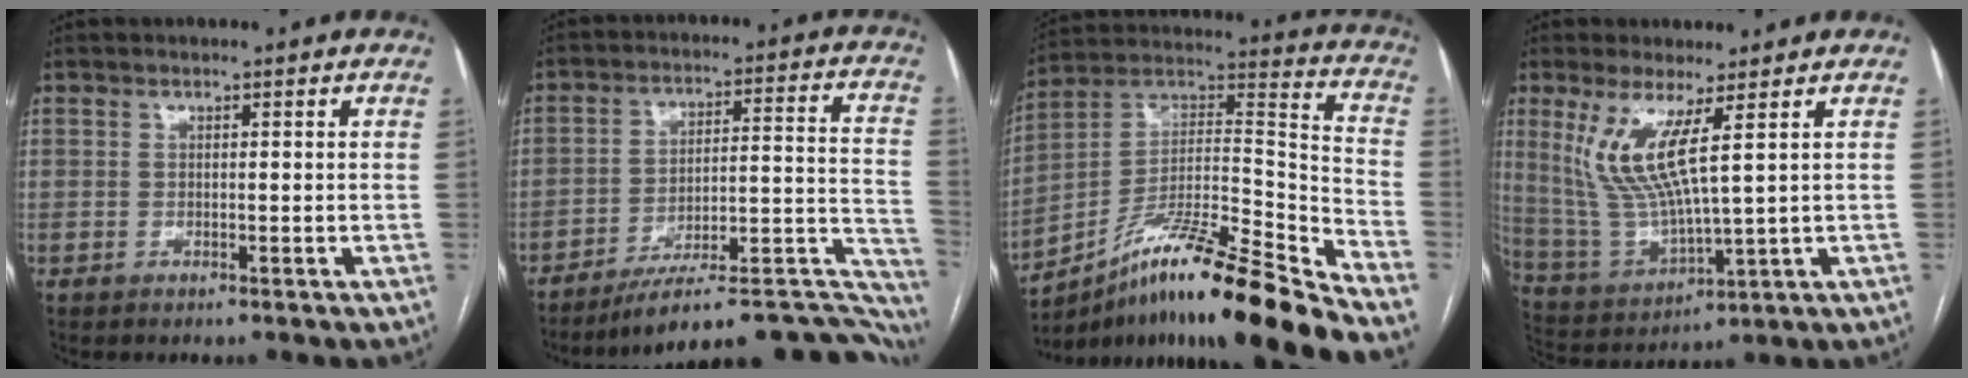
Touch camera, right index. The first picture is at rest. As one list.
[{"total": 25.3, "force": [-22.2, 4.4, 11.4], "torque": [-0.055, 0.045, -0.294]}, {"total": 21.9, "force": [-17.1, -0.7, 13.7], "torque": [-0.215, 0.014, -0.294]}, {"total": 10.1, "force": [4.1, 1.1, 9.2], "torque": [-0.210, -0.016, 0.090]}]